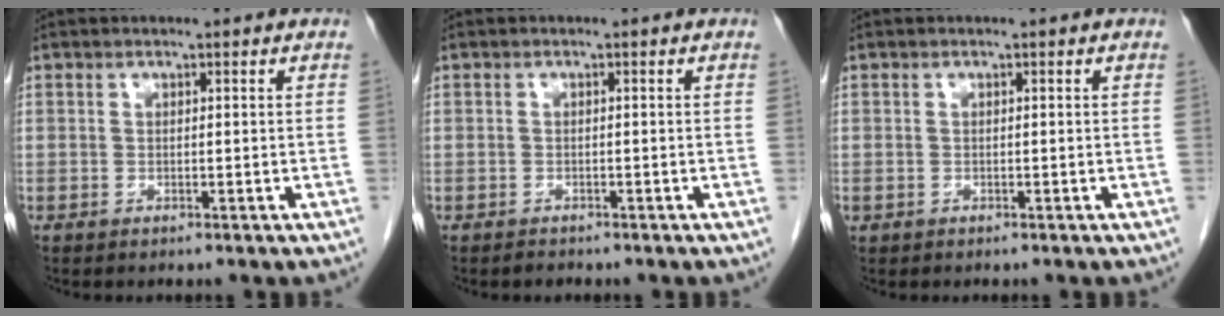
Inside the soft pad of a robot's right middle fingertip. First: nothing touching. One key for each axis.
{"total": 0.8, "fx": -0.7, "fy": 0.4, "fz": 0.0, "tx": -0.003, "ty": 0.000, "tz": -0.013}
{"total": 0.0}